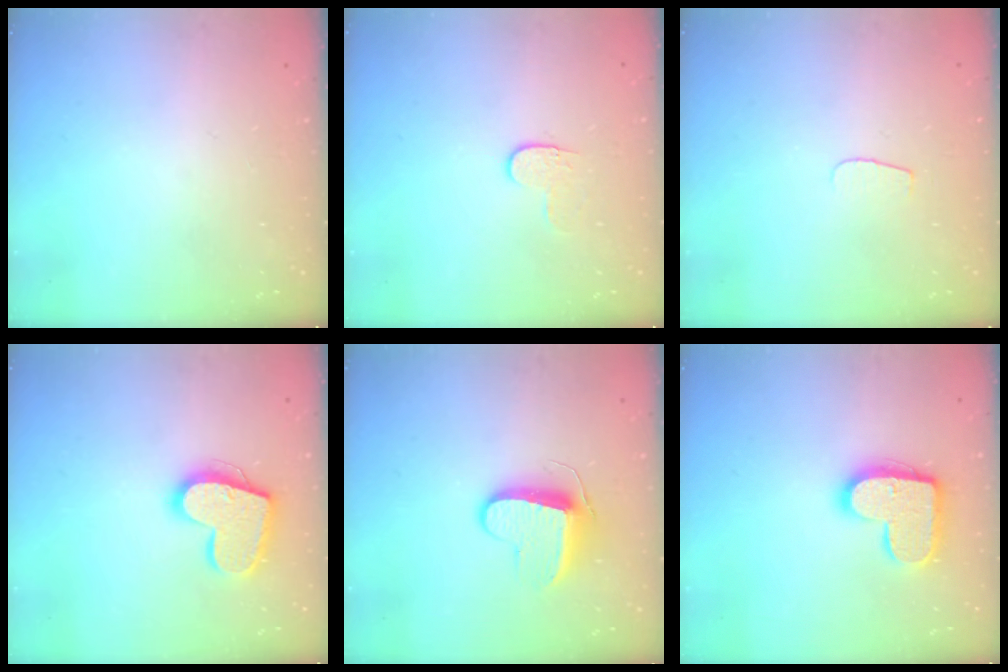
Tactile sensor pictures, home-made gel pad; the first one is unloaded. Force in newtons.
{"total": 3.8, "press": 3.8, "slide": 0.5}
{"total": 4.0, "press": 4.0, "slide": 0.4}
{"total": 16.4, "press": 16.4, "slide": 1.2}
{"total": 9.6, "press": 9.6, "slide": 0.2}
{"total": 15.5, "press": 15.5, "slide": 0.8}